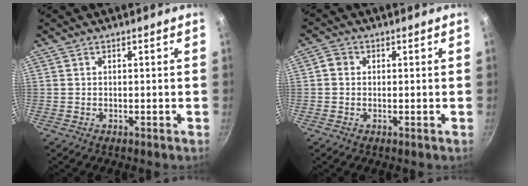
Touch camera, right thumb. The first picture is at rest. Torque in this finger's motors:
{"motor_torque": [-0.13, -0.05, 0.27, -0.24, 0.00]}